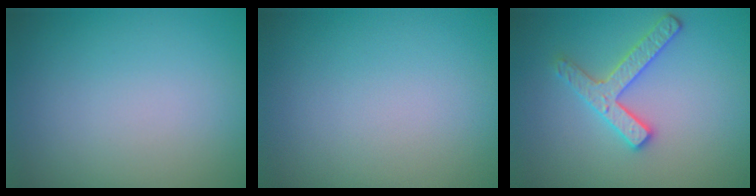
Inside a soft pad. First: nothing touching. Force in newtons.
{"total": 0.0}
{"total": 2.9, "press": 2.8, "slide": 0.6}